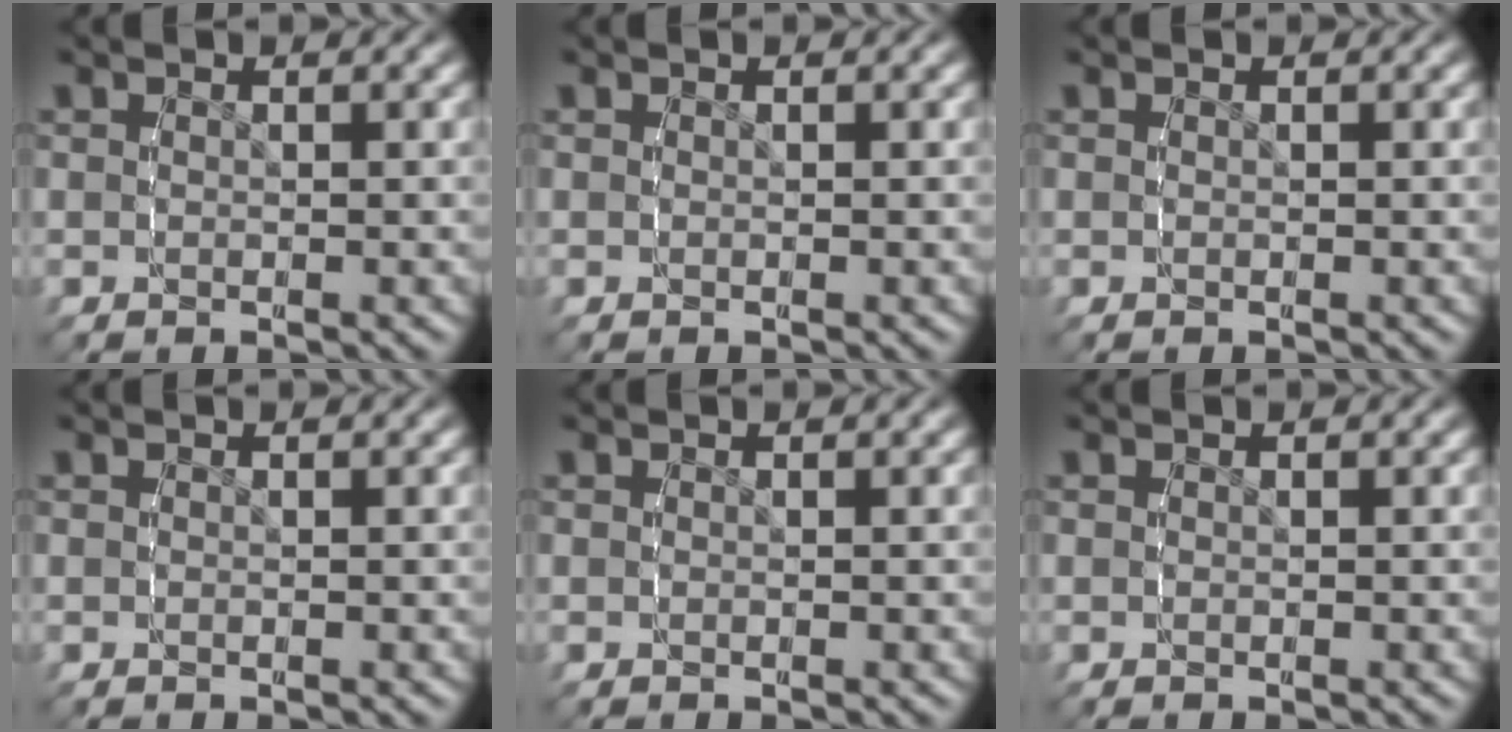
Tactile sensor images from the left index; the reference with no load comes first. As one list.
[{"total": 0.0}, {"total": 0.0}, {"total": 0.0}, {"total": 0.0}, {"total": 0.0}]